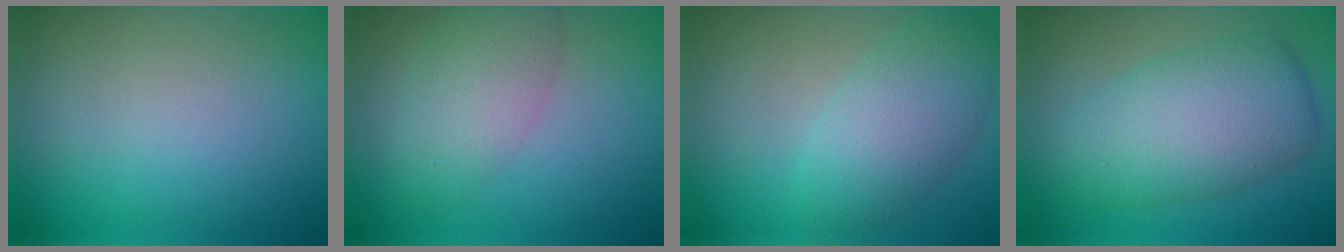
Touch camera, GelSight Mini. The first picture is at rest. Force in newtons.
{"total": 4.4, "press": 4.4, "slide": 0.2}
{"total": 4.8, "press": 4.8, "slide": 0.1}
{"total": 7.4, "press": 7.4, "slide": 0.3}